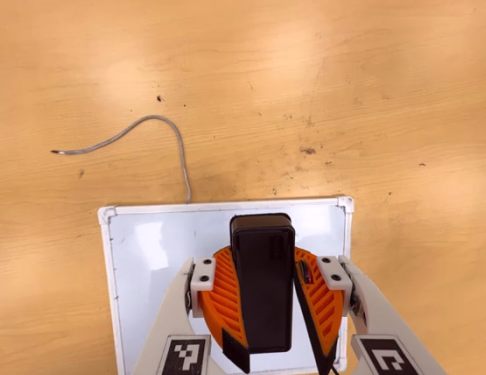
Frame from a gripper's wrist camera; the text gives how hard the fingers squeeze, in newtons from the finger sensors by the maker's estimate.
{"total": 10.6, "left": 10.2, "right": 11.1}